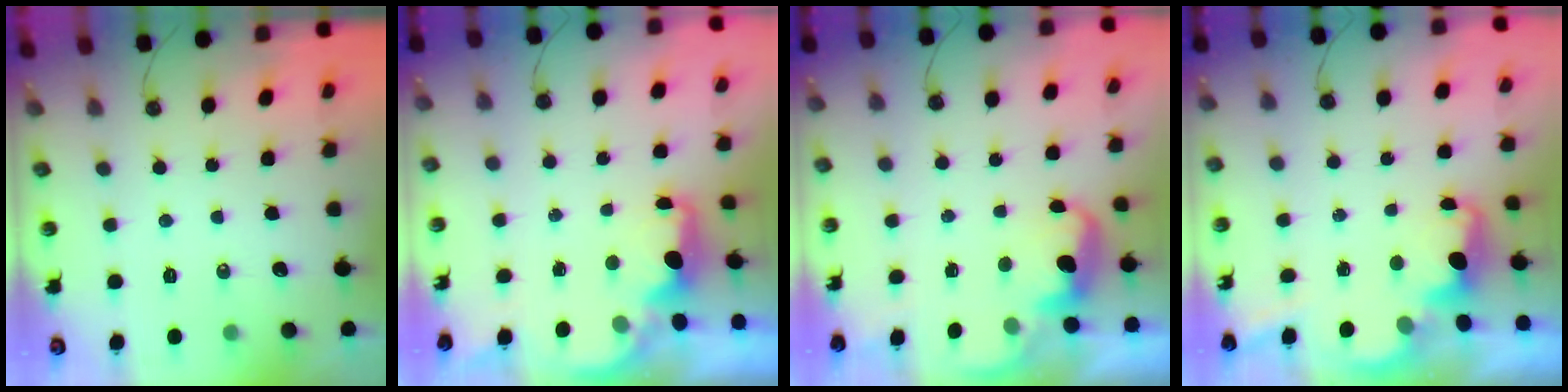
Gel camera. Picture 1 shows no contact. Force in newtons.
{"total": 2.1, "press": 2.0, "slide": 0.6}
{"total": 2.8, "press": 2.6, "slide": 0.9}
{"total": 3.5, "press": 3.4, "slide": 0.7}